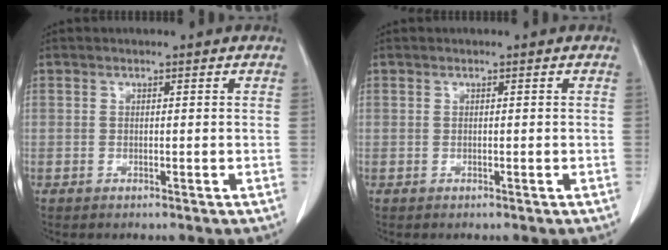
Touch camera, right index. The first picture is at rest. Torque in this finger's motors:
{"motor_torque": [0.00, 0.00, 0.00, 0.00]}